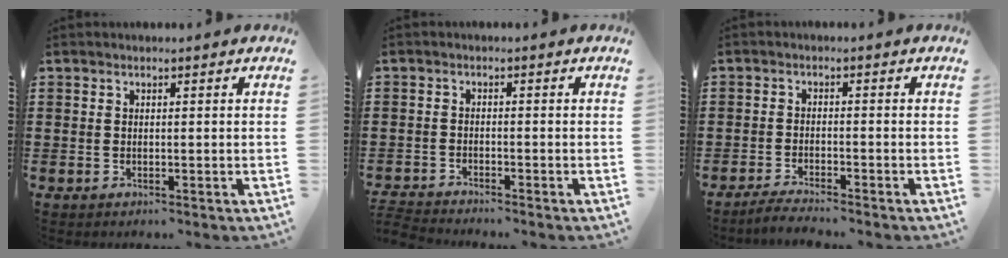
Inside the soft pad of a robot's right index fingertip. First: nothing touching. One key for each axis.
{"total": 2.4, "fx": -2.4, "fy": 0.0, "fz": -0.2, "tx": -0.001, "ty": -0.001, "tz": -0.053}
{"total": 2.3, "fx": -2.3, "fy": -0.1, "fz": 0.3, "tx": -0.008, "ty": 0.003, "tz": -0.048}